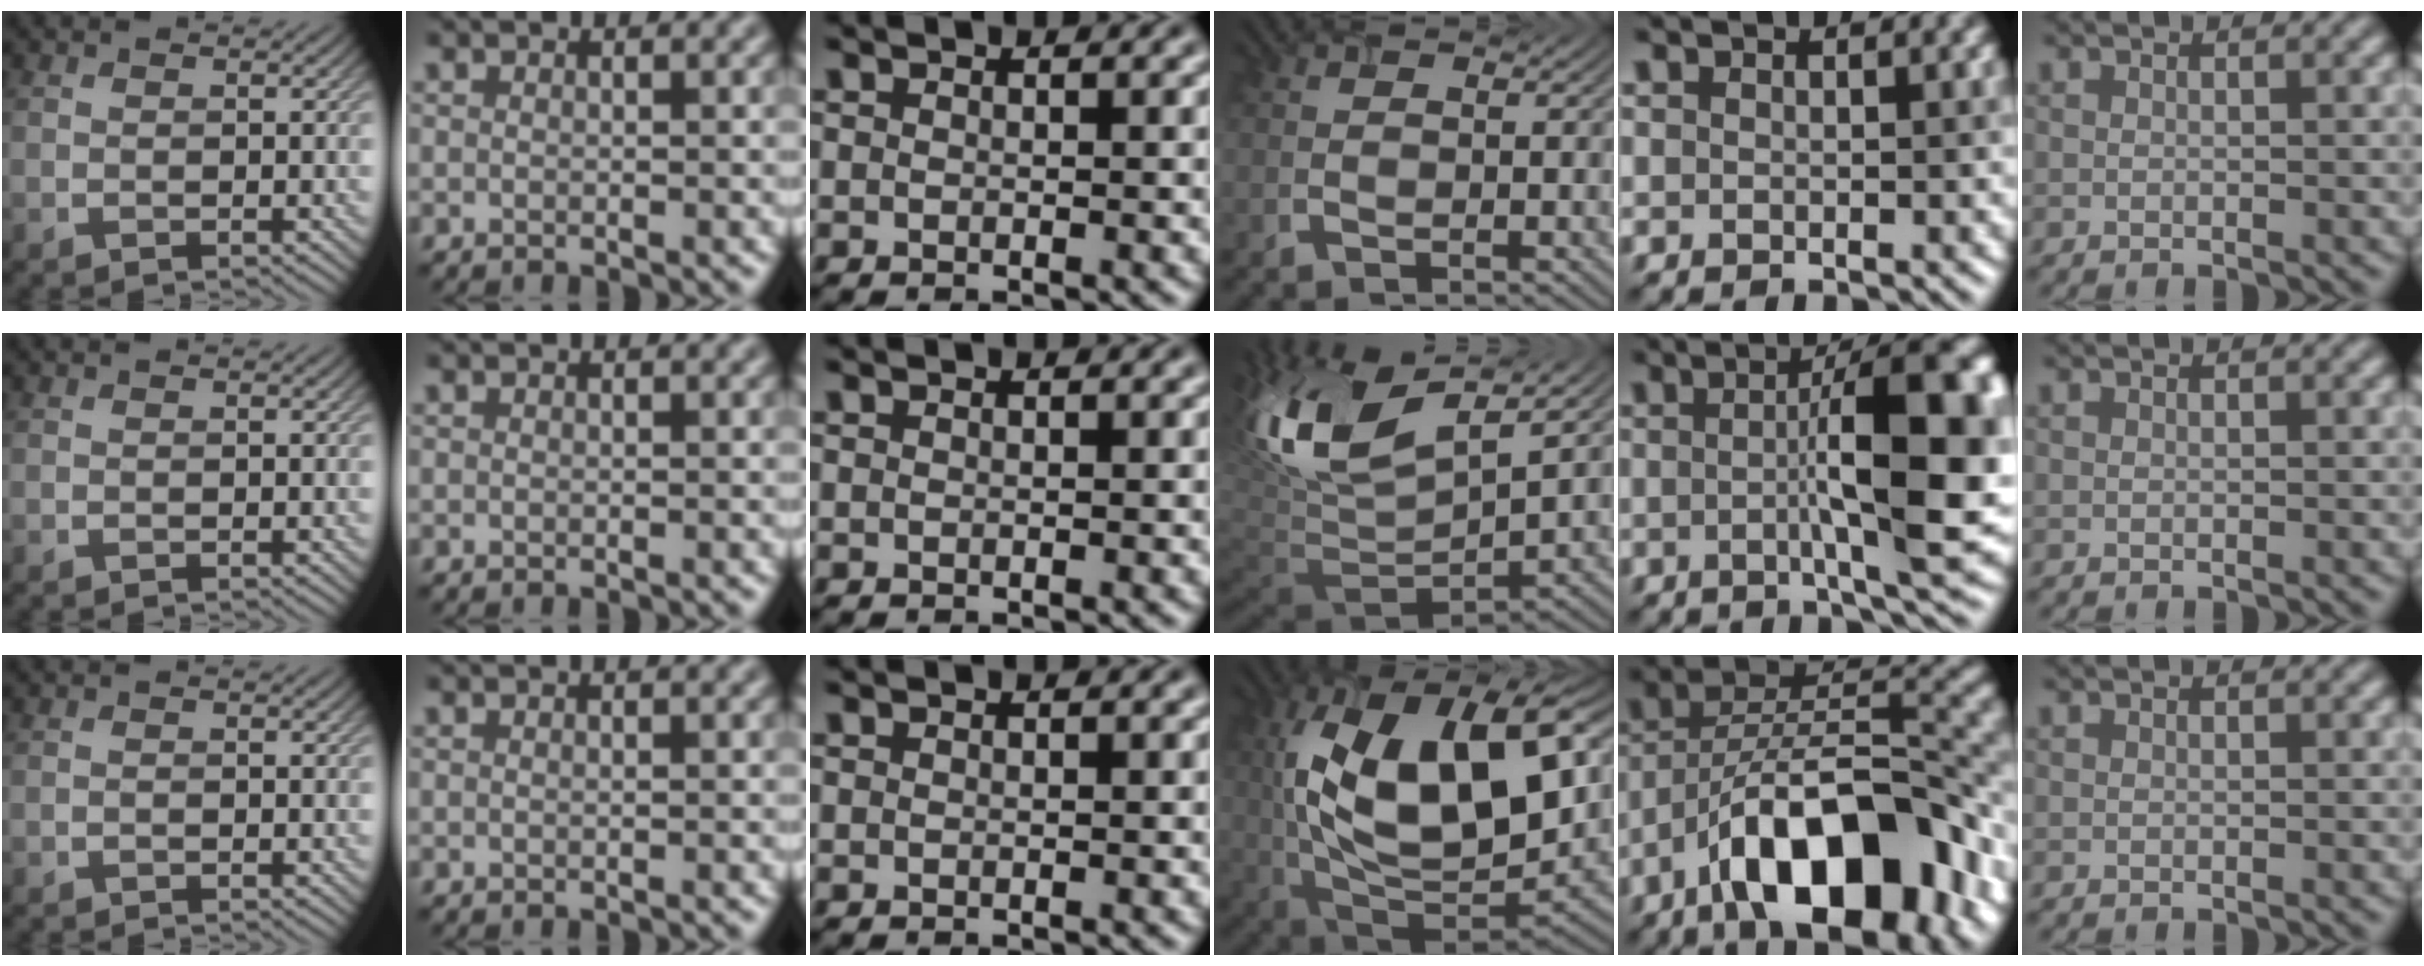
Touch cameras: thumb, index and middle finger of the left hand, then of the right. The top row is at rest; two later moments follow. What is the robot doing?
{"motion": "extract", "object": "airpods case & airpods"}